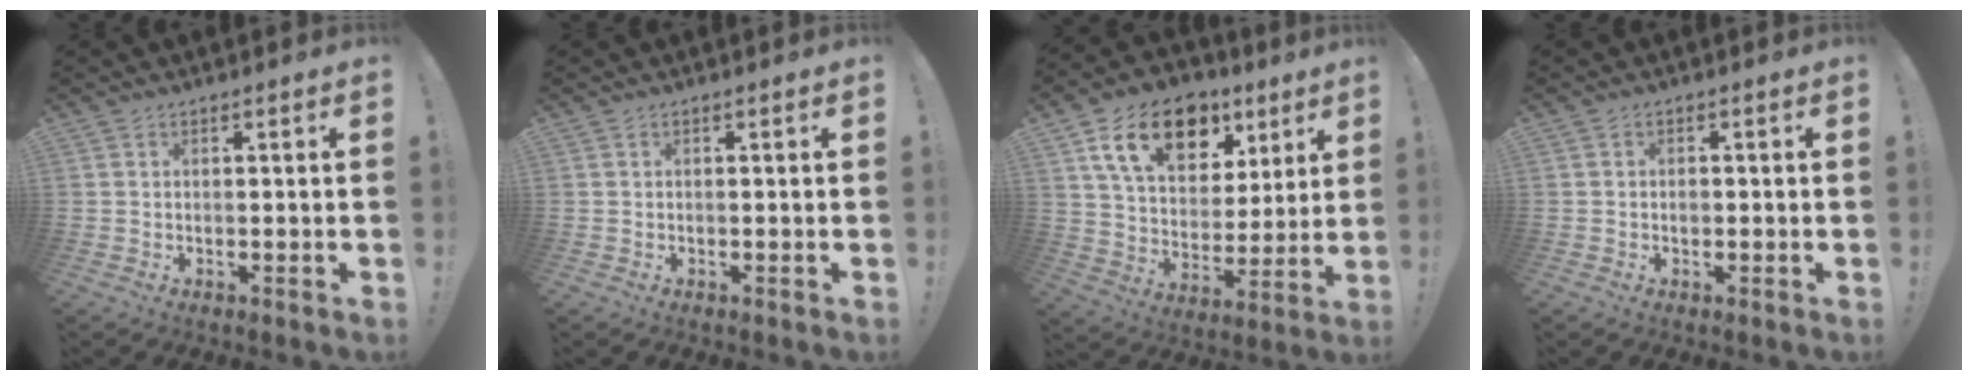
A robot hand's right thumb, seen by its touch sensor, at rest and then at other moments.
{"total": 0.0}
{"total": 18.8, "force": [9.9, 11.8, 10.7], "torque": [-0.177, -0.041, 0.180]}
{"total": 1.4, "force": [-0.4, 1.2, 0.7], "torque": [0.005, -0.001, -0.011]}